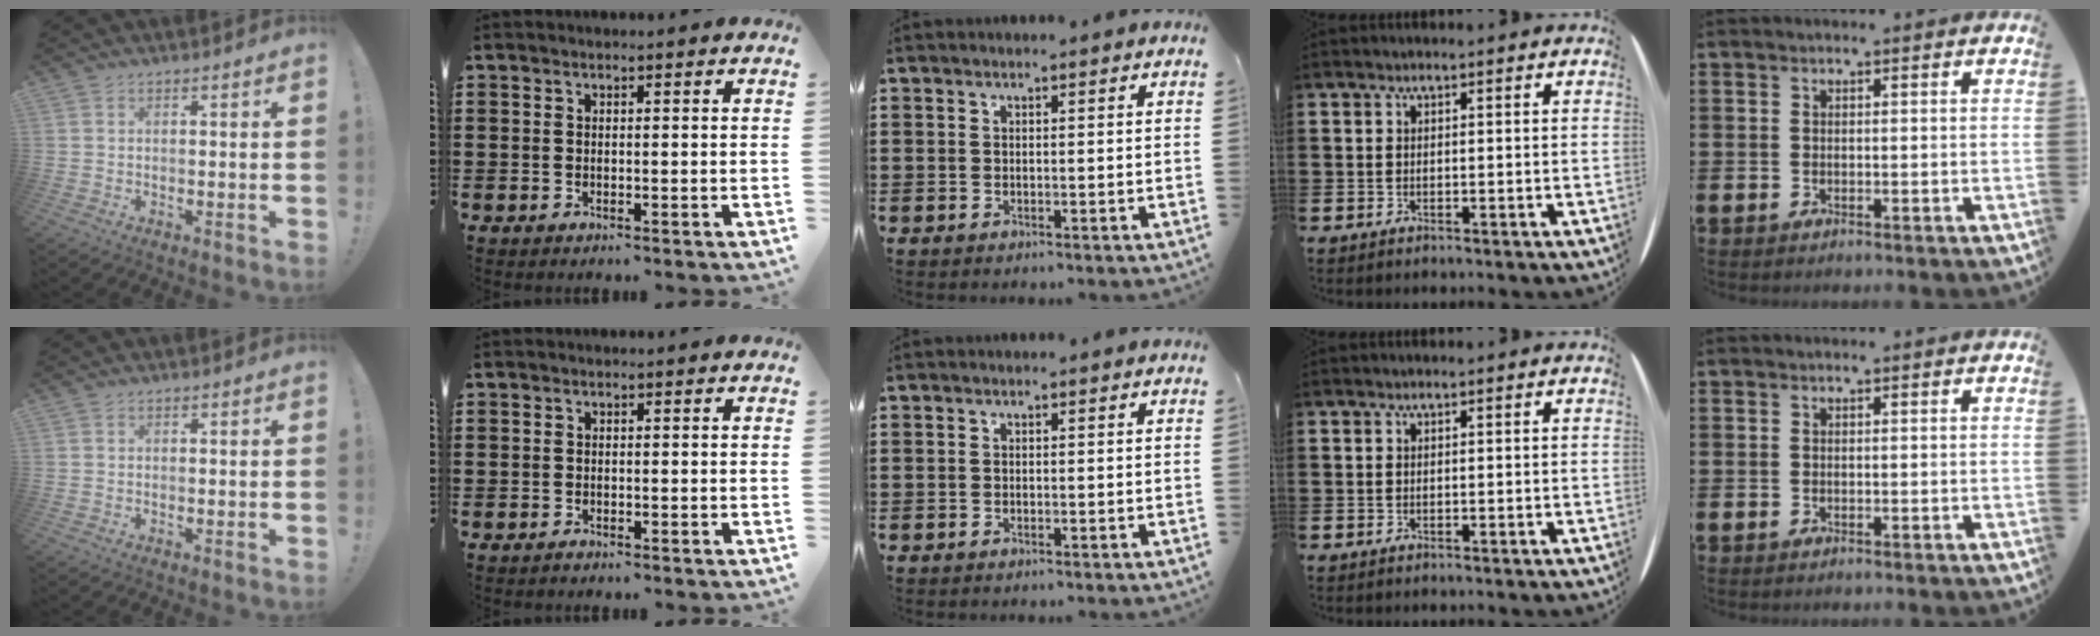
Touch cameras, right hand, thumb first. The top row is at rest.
{"index": {"total": 0.5, "force": [-0.5, 0.0, 0.0], "torque": [0.000, -0.002, -0.011]}, "middle": {"total": 0.5, "force": [-0.4, 0.2, 0.3], "torque": [-0.006, -0.003, -0.007]}}